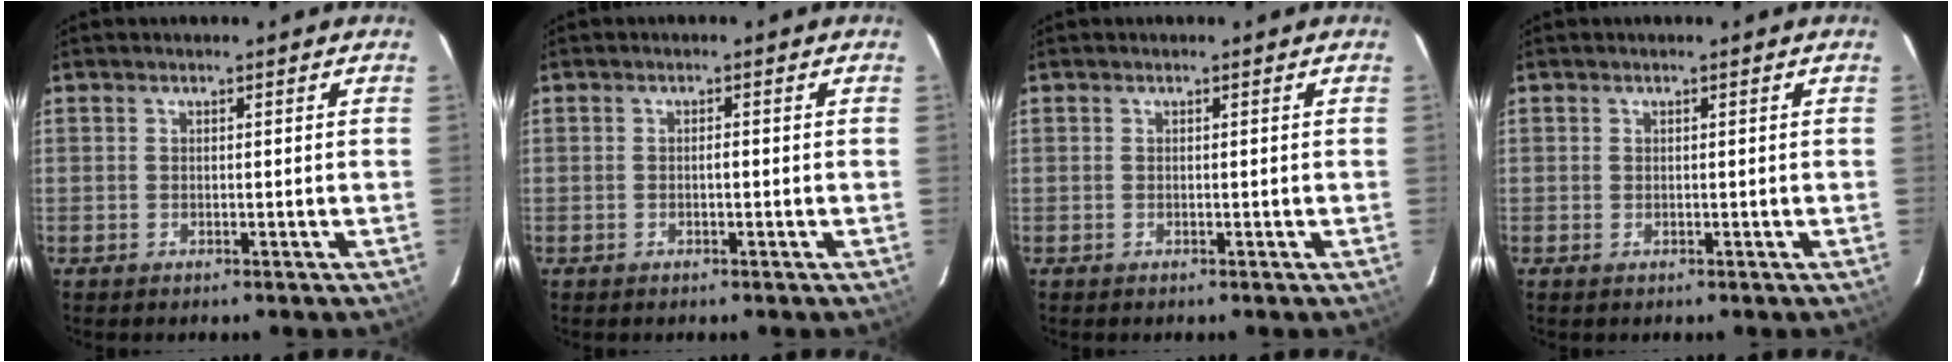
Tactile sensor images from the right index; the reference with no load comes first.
{"total": 0.7, "force": [-0.3, 0.2, 0.6], "torque": [-0.011, 0.004, -0.004]}
{"total": 0.0}
{"total": 0.0}